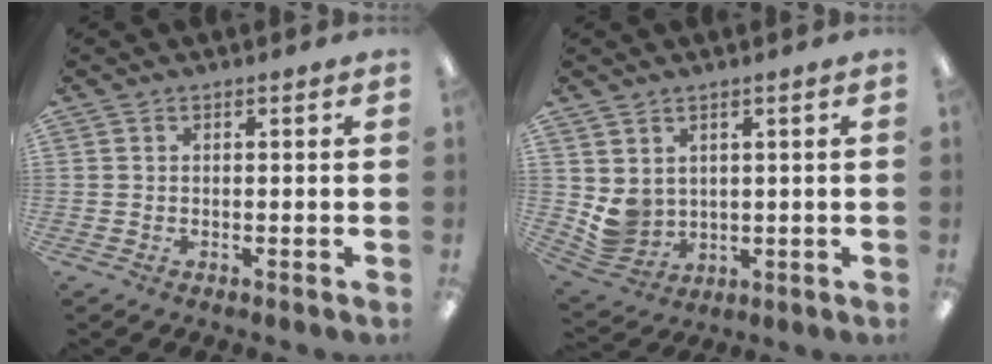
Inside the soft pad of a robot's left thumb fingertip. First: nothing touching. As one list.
[{"total": 5.5, "force": [2.6, 4.6, 1.4], "torque": [-0.047, -0.011, 0.057]}]